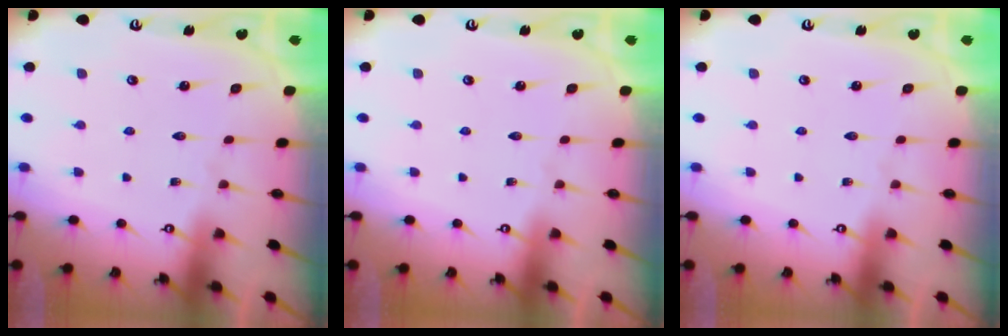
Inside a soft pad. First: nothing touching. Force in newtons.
{"total": 0.0}
{"total": 0.0}